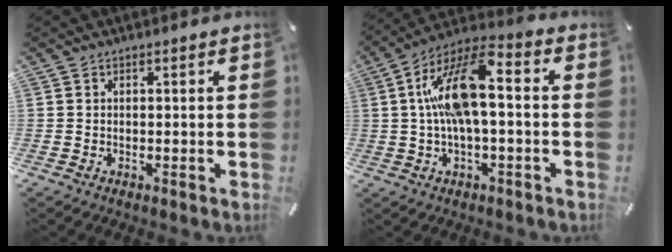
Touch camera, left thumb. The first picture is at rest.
{"total": 15.3, "force": [1.0, 6.3, 13.9], "torque": [-0.273, 0.011, 0.019]}